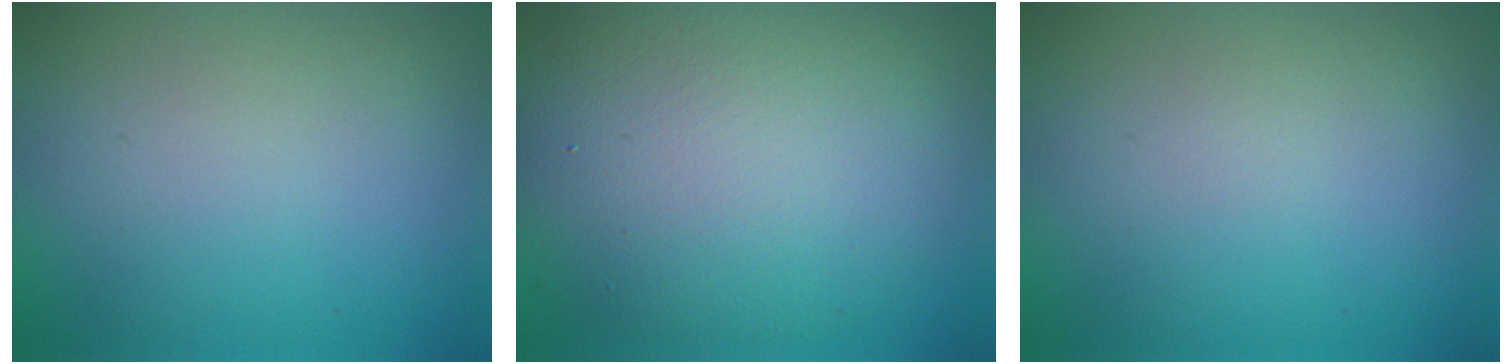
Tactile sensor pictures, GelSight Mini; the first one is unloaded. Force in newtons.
{"total": 9.9, "press": 9.8, "slide": 0.9}
{"total": 0.0}